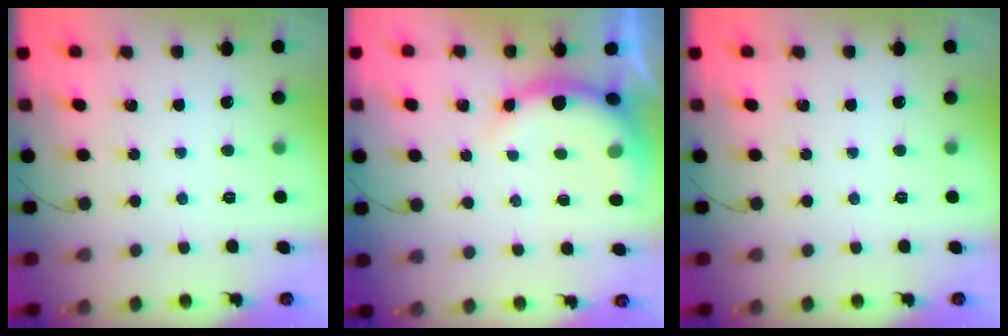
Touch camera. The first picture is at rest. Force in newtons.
{"total": 8.3, "press": 8.2, "slide": 1.0}
{"total": 0.0}